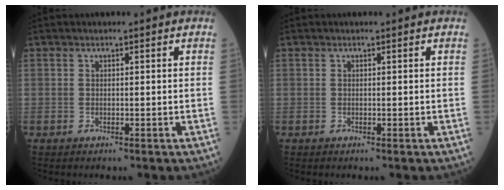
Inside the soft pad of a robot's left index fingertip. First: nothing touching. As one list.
[{"total": 0.0}]